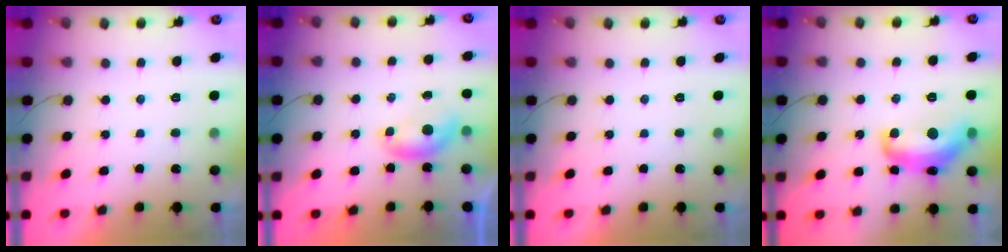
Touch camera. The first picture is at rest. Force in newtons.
{"total": 5.1, "press": 5.1, "slide": 0.6}
{"total": 0.0}
{"total": 14.0, "press": 13.9, "slide": 1.0}